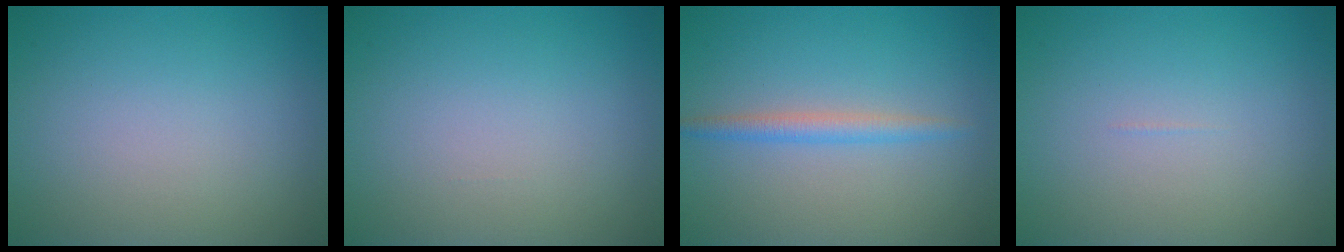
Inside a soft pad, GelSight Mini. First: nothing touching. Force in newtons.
{"total": 0.0}
{"total": 1.9, "press": 1.9, "slide": 0.2}
{"total": 0.0}